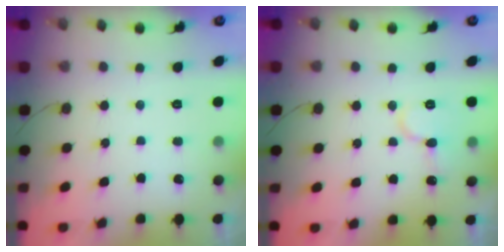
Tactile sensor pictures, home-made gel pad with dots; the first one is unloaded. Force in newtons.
{"total": 9.6, "press": 9.5, "slide": 1.3}